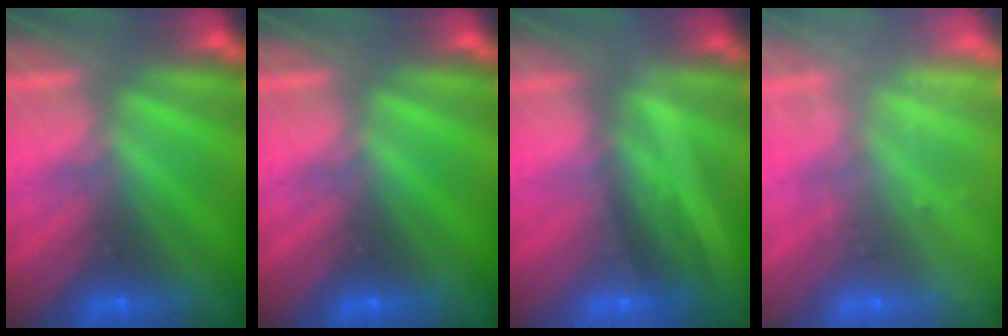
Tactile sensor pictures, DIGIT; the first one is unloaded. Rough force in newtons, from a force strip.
{"total": 0.0}
{"total": 2.0}
{"total": 2.3}